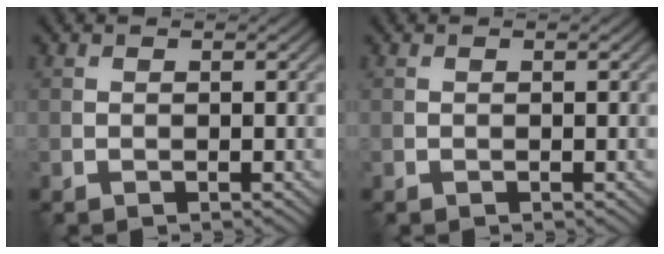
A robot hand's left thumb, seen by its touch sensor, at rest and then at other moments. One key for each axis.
{"total": 0.0}